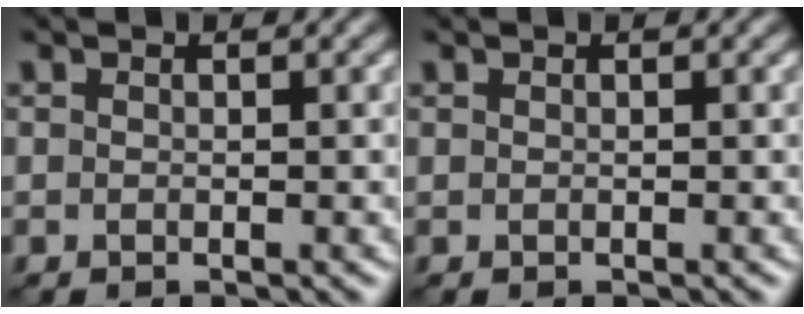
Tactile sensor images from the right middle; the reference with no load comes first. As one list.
[{"total": 0.0}]